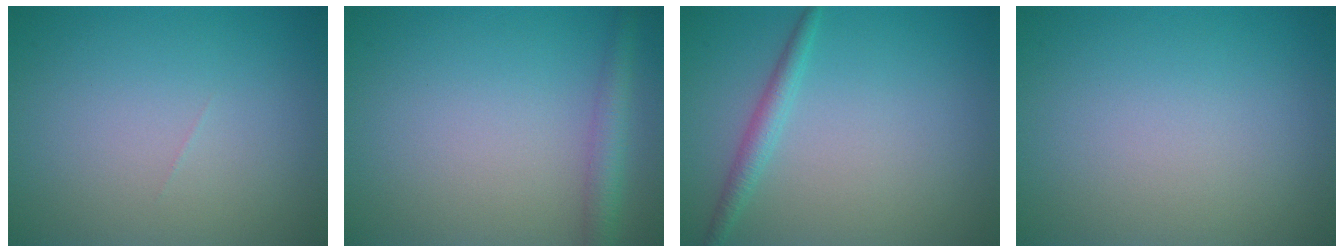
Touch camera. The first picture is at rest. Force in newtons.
{"total": 2.6, "press": 2.6, "slide": 0.1}
{"total": 1.8, "press": 1.8, "slide": 0.0}
{"total": 0.0}